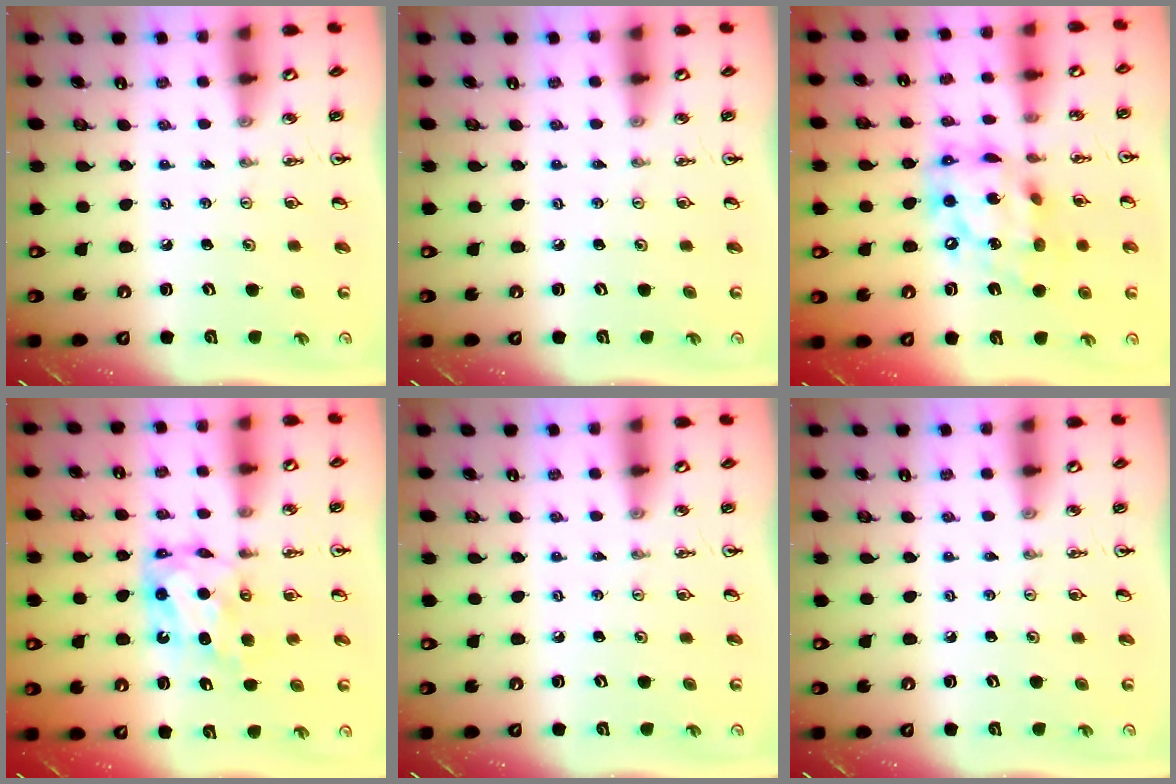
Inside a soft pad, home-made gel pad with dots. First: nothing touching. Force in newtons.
{"total": 0.0}
{"total": 16.3, "press": 16.3, "slide": 1.1}
{"total": 6.6, "press": 6.6, "slide": 0.4}
{"total": 0.0}
{"total": 0.0}